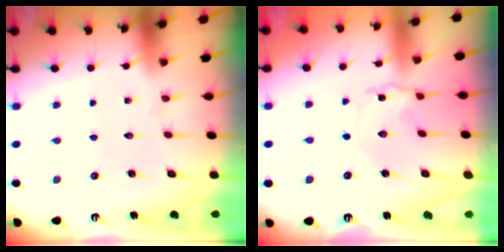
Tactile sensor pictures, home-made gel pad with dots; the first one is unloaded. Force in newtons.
{"total": 1.7, "press": 1.7, "slide": 0.2}